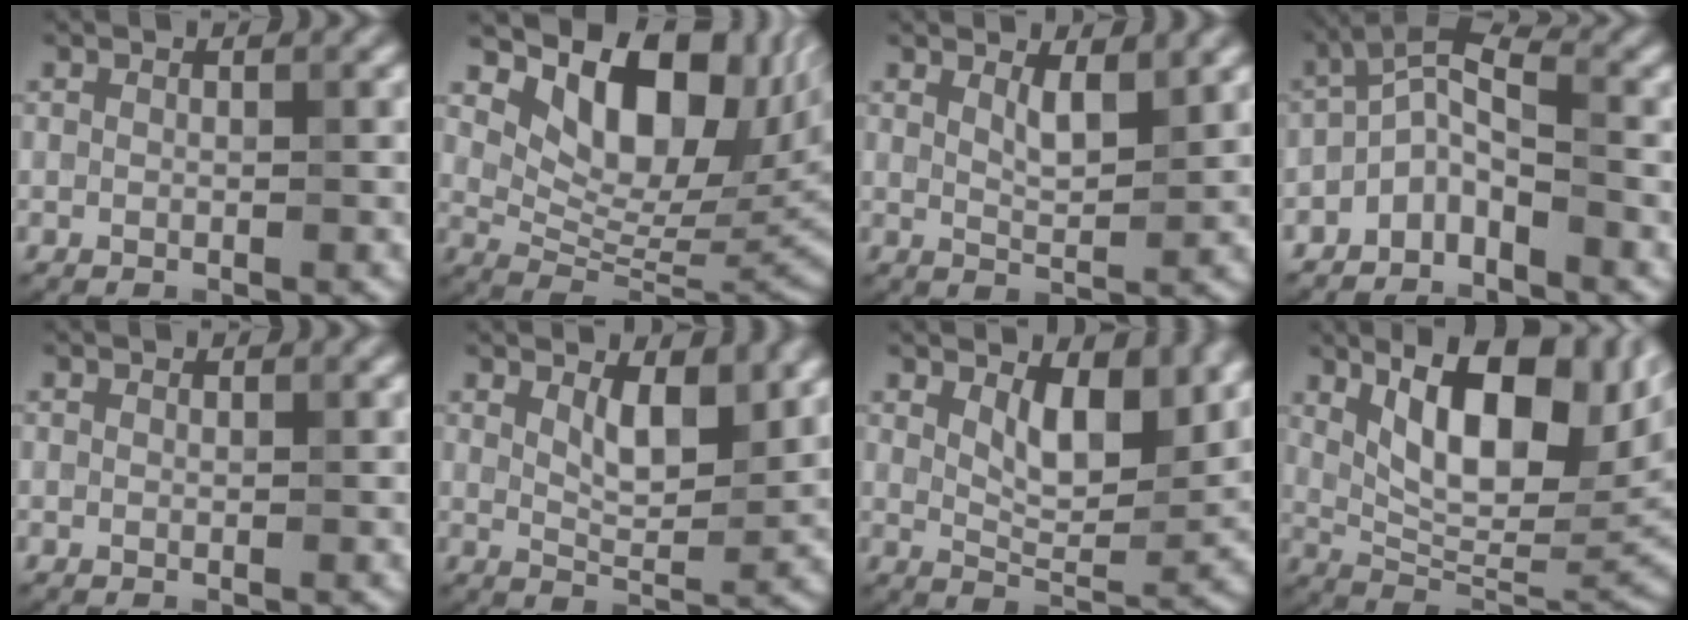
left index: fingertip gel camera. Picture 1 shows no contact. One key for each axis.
{"total": 11.7, "fx": 5.9, "fy": 6.3, "fz": 7.9, "tx": -0.114, "ty": -0.009, "tz": 0.110}
{"total": 2.3, "fx": 1.5, "fy": 0.6, "fz": 1.6, "tx": -0.030, "ty": -0.006, "tz": 0.028}
{"total": 3.6, "fx": -2.1, "fy": 1.5, "fz": 2.6, "tx": -0.051, "ty": 0.012, "tz": -0.048}
{"total": 0.0}
{"total": 4.1, "fx": 2.0, "fy": 1.6, "fz": 3.1, "tx": -0.057, "ty": -0.008, "tz": 0.035}
{"total": 6.3, "fx": 3.0, "fy": 2.8, "fz": 4.7, "tx": -0.080, "ty": -0.010, "tz": 0.046}
{"total": 13.6, "fx": 4.5, "fy": 5.3, "fz": 11.6, "tx": -0.169, "ty": 0.005, "tz": 0.075}